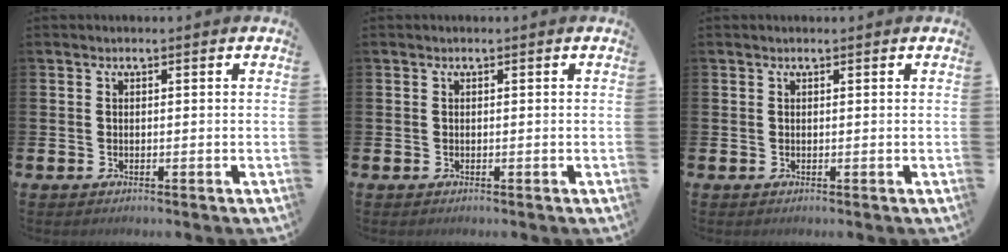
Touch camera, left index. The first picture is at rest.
{"total": 0.0}
{"total": 0.0}